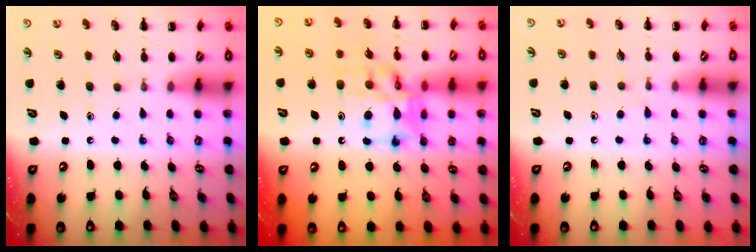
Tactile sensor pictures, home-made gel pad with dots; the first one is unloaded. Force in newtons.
{"total": 15.4, "press": 14.9, "slide": 3.7}
{"total": 2.5, "press": 2.1, "slide": 1.3}